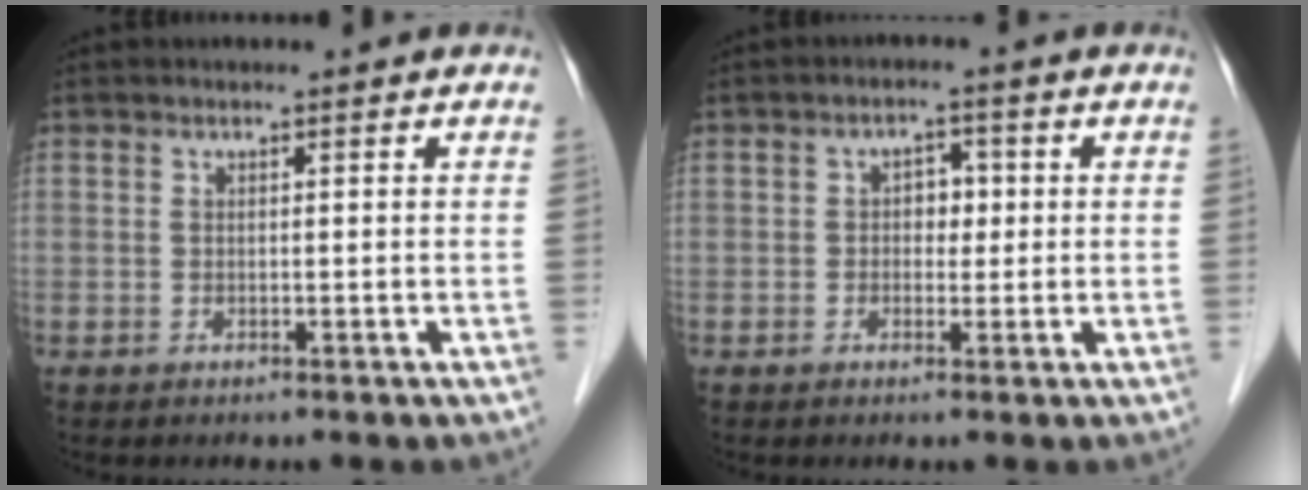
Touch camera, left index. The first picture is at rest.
{"total": 2.9, "force": [0.1, 2.1, 2.1], "torque": [-0.028, 0.011, 0.001]}